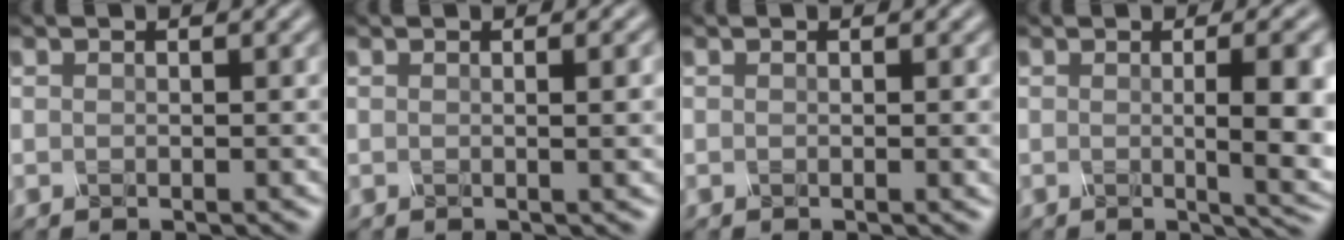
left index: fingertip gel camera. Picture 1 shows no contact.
{"total": 2.9, "force": [0.2, 1.0, 2.7], "torque": [-0.022, 0.005, -0.001]}
{"total": 1.0, "force": [0.0, 0.2, 0.9], "torque": [-0.009, 0.000, -0.001]}
{"total": 7.6, "force": [0.0, 2.2, 7.3], "torque": [-0.072, 0.000, 0.003]}